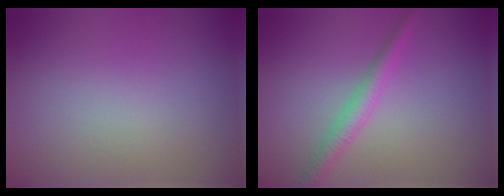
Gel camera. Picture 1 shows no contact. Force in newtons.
{"total": 2.3, "press": 2.2, "slide": 0.1}